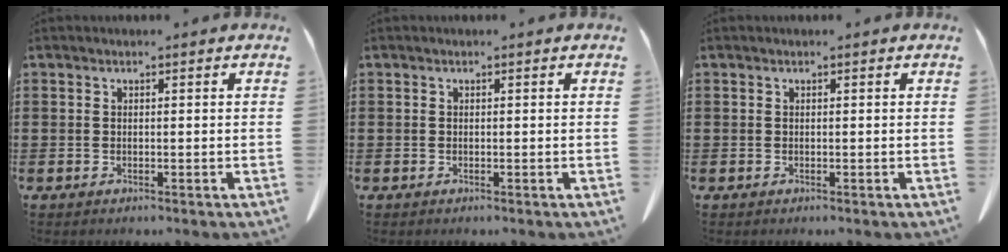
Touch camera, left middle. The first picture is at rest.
{"total": 0.0}
{"total": 0.0}